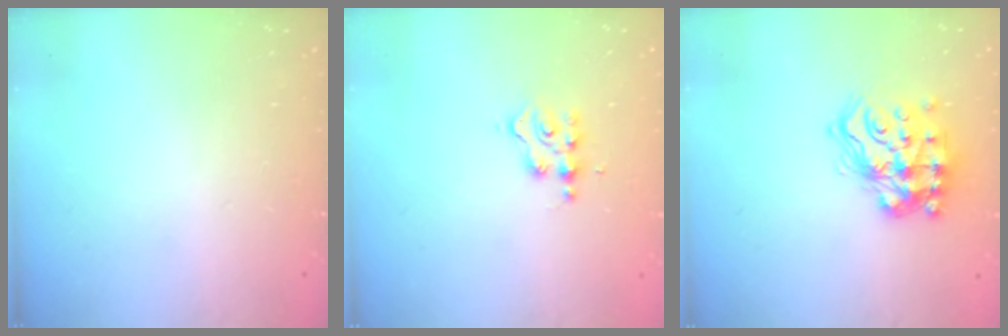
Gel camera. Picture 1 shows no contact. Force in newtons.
{"total": 3.0, "press": 3.0, "slide": 0.2}
{"total": 16.1, "press": 15.9, "slide": 2.1}